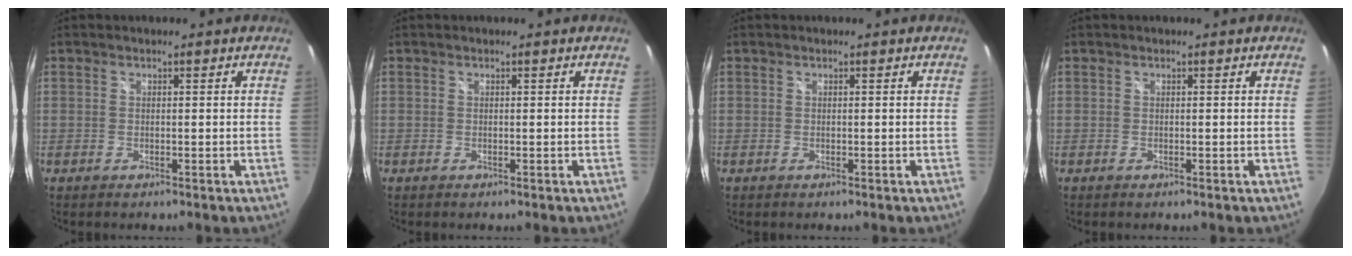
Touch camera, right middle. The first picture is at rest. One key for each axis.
{"total": 0.0}
{"total": 0.0}
{"total": 0.0}